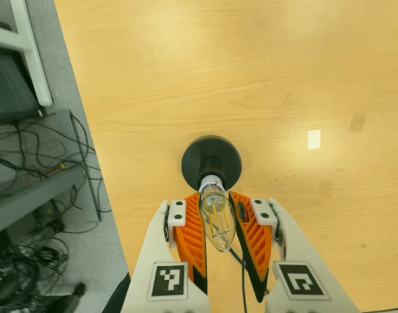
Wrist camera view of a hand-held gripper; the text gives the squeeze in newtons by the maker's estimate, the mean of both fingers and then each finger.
{"total": 18.6, "left": 16.8, "right": 20.4}